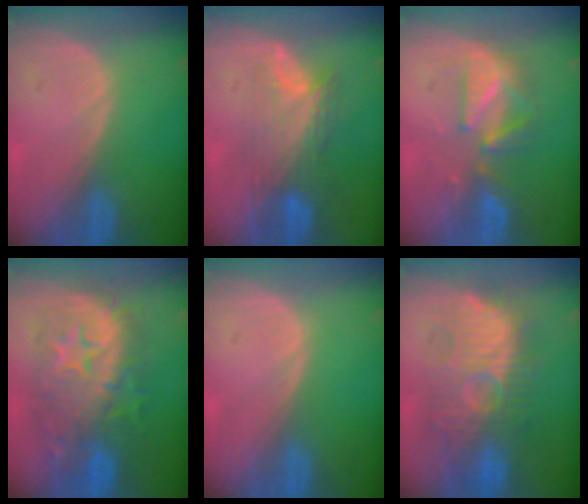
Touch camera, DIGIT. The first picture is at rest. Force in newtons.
{"total": 7.6, "press": 7.2, "slide": 2.3}
{"total": 6.2, "press": 6.2, "slide": 0.6}
{"total": 12.0, "press": 11.9, "slide": 1.2}
{"total": 0.0}
{"total": 10.6, "press": 10.5, "slide": 1.1}